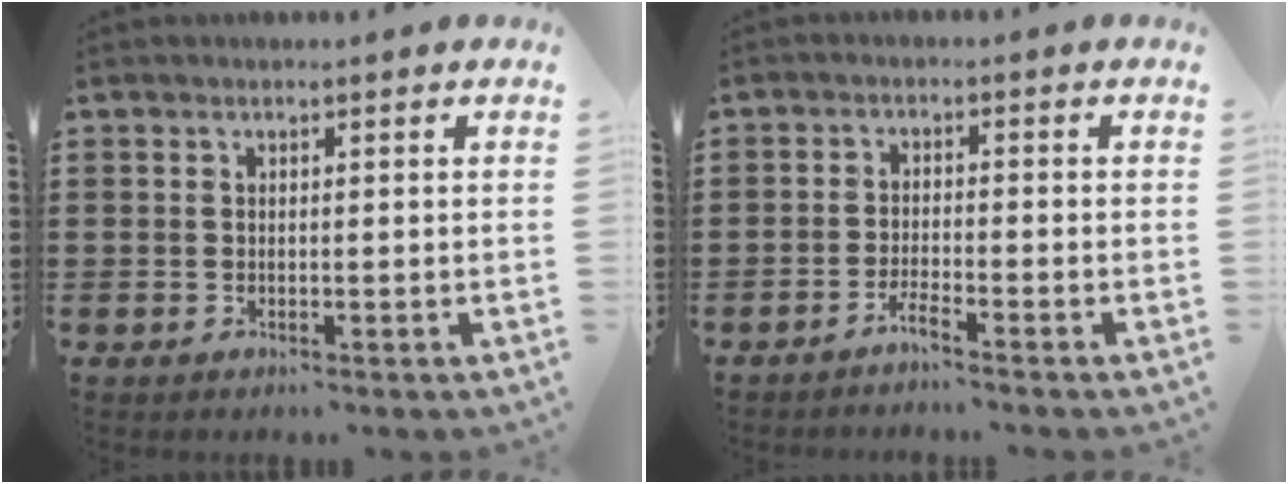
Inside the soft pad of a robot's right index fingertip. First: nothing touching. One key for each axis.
{"total": 2.2, "fx": -2.0, "fy": -0.3, "fz": 0.9, "tx": -0.018, "ty": 0.001, "tz": -0.037}